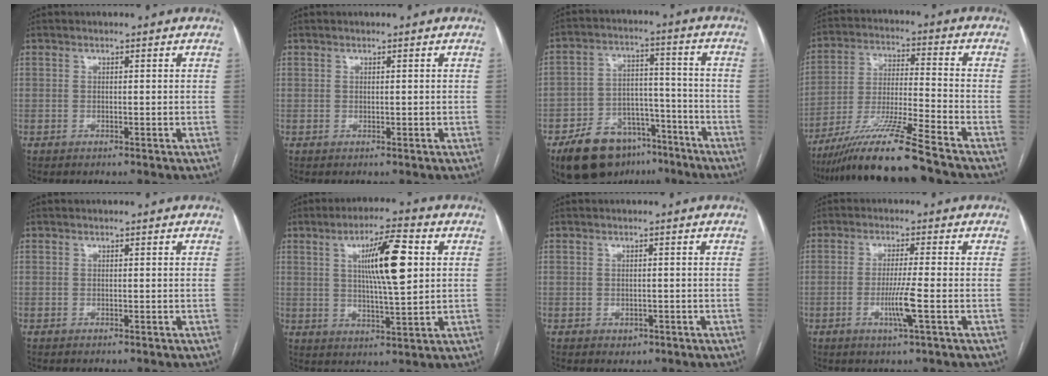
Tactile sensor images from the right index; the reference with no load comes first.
{"total": 0.0}
{"total": 13.9, "force": [-9.3, 8.1, 6.4], "torque": [-0.094, 0.030, -0.146]}
{"total": 14.3, "force": [-11.2, -1.2, 8.7], "torque": [-0.164, -0.020, -0.202]}
{"total": 0.0}
{"total": 10.9, "force": [2.7, 1.4, 10.5], "torque": [-0.176, 0.006, 0.045]}
{"total": 1.4, "force": [-0.7, 1.1, 0.5], "torque": [-0.006, 0.003, -0.005]}
{"total": 5.1, "force": [-1.5, -0.7, 4.8], "torque": [-0.093, -0.012, -0.030]}